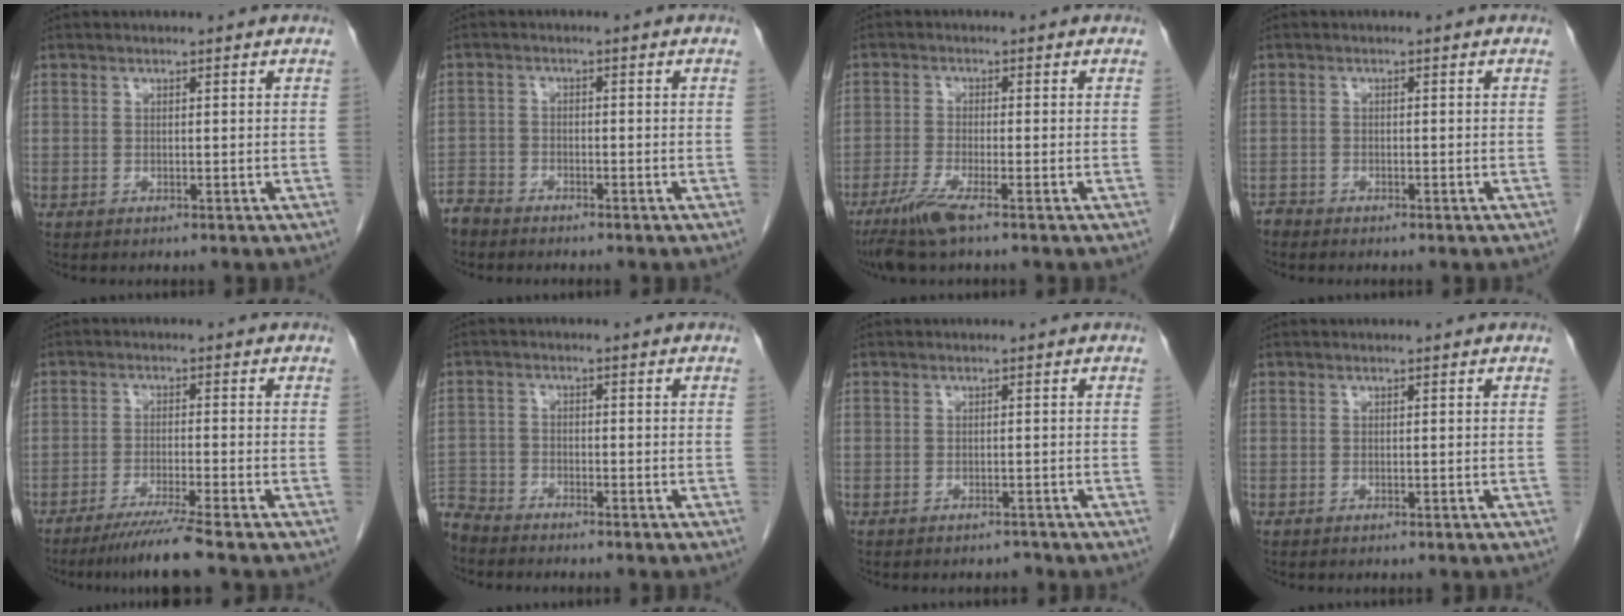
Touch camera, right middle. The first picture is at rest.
{"total": 3.4, "force": [-3.2, 1.1, 0.0], "torque": [0.001, -0.003, -0.063]}
{"total": 5.2, "force": [-3.5, 0.1, 3.9], "torque": [-0.085, -0.016, -0.071]}
{"total": 1.0, "force": [-0.9, 0.1, -0.2], "torque": [0.005, -0.002, -0.019]}
{"total": 6.2, "force": [-4.9, -1.7, 3.4], "torque": [-0.057, -0.023, -0.089]}
{"total": 5.3, "force": [-5.1, 1.2, 0.3], "torque": [0.003, -0.010, -0.102]}
{"total": 0.9, "force": [-0.8, 0.2, 0.0], "torque": [0.000, -0.002, -0.012]}
{"total": 0.0}